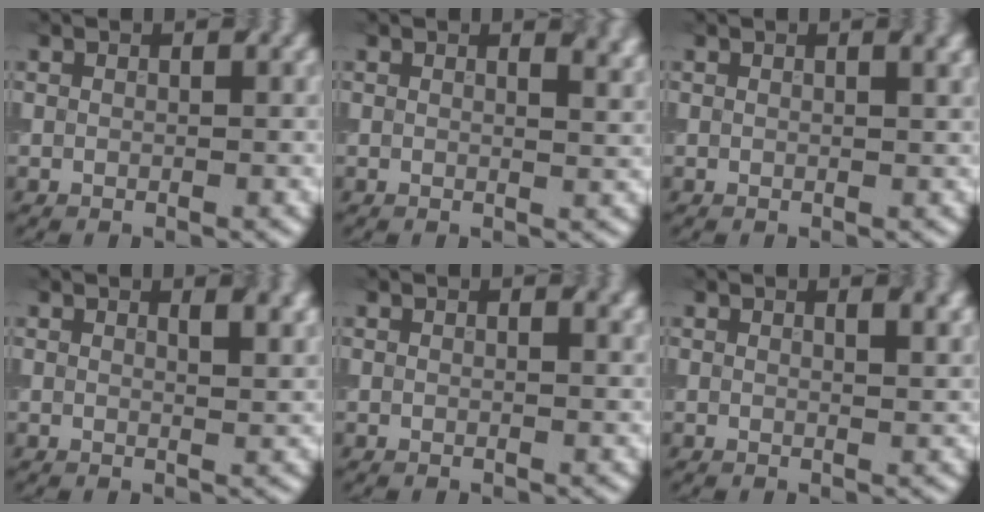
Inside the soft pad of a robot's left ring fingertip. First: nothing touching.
{"total": 2.2, "force": [1.2, 1.1, 1.5], "torque": [-0.017, -0.001, 0.017]}
{"total": 0.8, "force": [0.4, 0.2, 0.7], "torque": [-0.007, -0.001, 0.011]}
{"total": 2.2, "force": [1.2, 0.8, 1.7], "torque": [-0.019, 0.002, 0.024]}
{"total": 0.8, "force": [0.4, 0.3, 0.6], "torque": [-0.006, -0.002, 0.008]}
{"total": 1.9, "force": [1.1, 0.7, 1.4], "torque": [-0.017, 0.001, 0.019]}